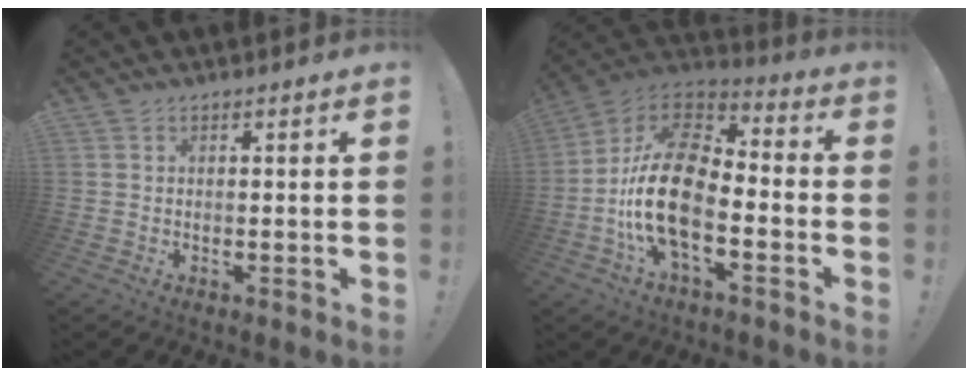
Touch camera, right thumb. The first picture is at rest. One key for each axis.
{"total": 21.3, "fx": -5.5, "fy": 11.2, "fz": 17.2, "tx": -0.347, "ty": 0.028, "tz": -0.090}